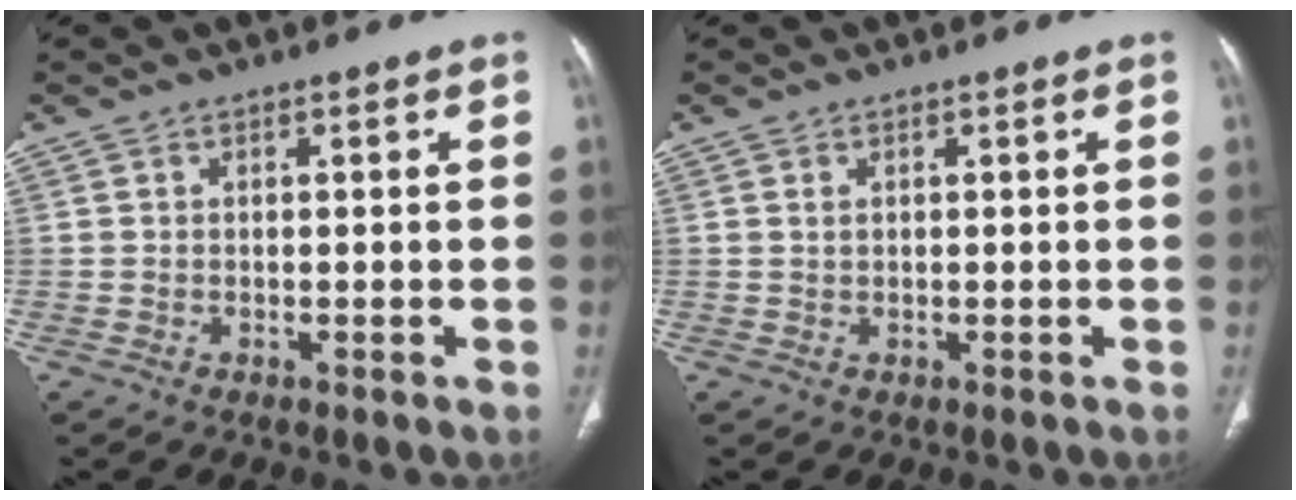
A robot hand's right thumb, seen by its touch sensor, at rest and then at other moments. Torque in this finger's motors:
{"motor_torque": [-0.19, -0.40, 0.23, 0.16, 0.02]}